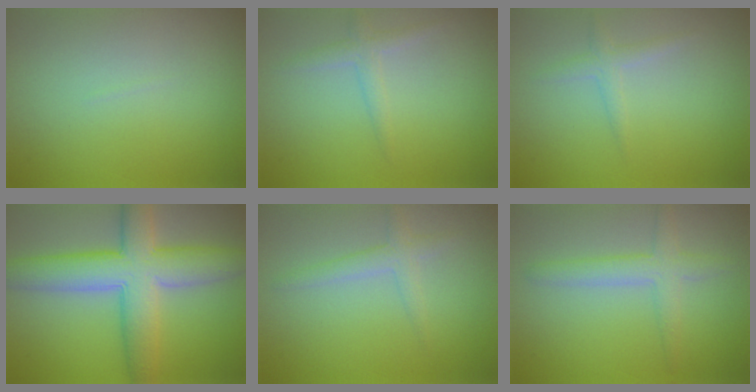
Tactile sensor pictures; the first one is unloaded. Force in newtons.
{"total": 1.6, "press": 1.6, "slide": 0.1}
{"total": 1.3, "press": 1.3, "slide": 0.1}
{"total": 8.4, "press": 8.4, "slide": 0.3}
{"total": 1.2, "press": 1.2, "slide": 0.1}
{"total": 2.9, "press": 2.9, "slide": 0.2}